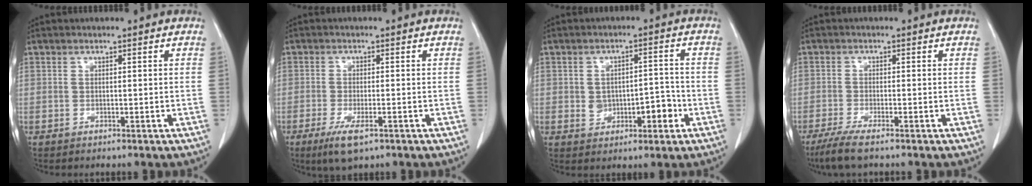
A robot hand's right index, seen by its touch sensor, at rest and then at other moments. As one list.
[{"total": 5.1, "force": [-2.8, 1.3, 4.0], "torque": [-0.078, -0.011, -0.045]}, {"total": 6.0, "force": [-1.4, 3.5, 4.7], "torque": [-0.062, 0.016, -0.009]}, {"total": 4.3, "force": [-3.1, 0.2, 2.9], "torque": [-0.060, -0.012, -0.060]}]